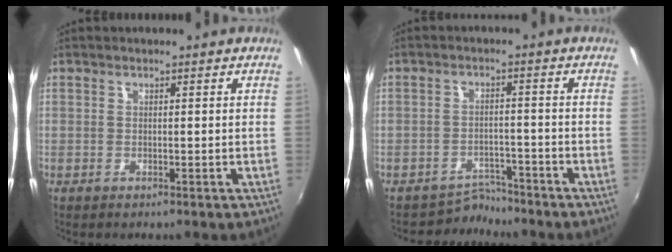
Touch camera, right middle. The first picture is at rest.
{"total": 4.0, "force": [-3.8, 1.0, -0.9], "torque": [0.014, 0.011, -0.062]}